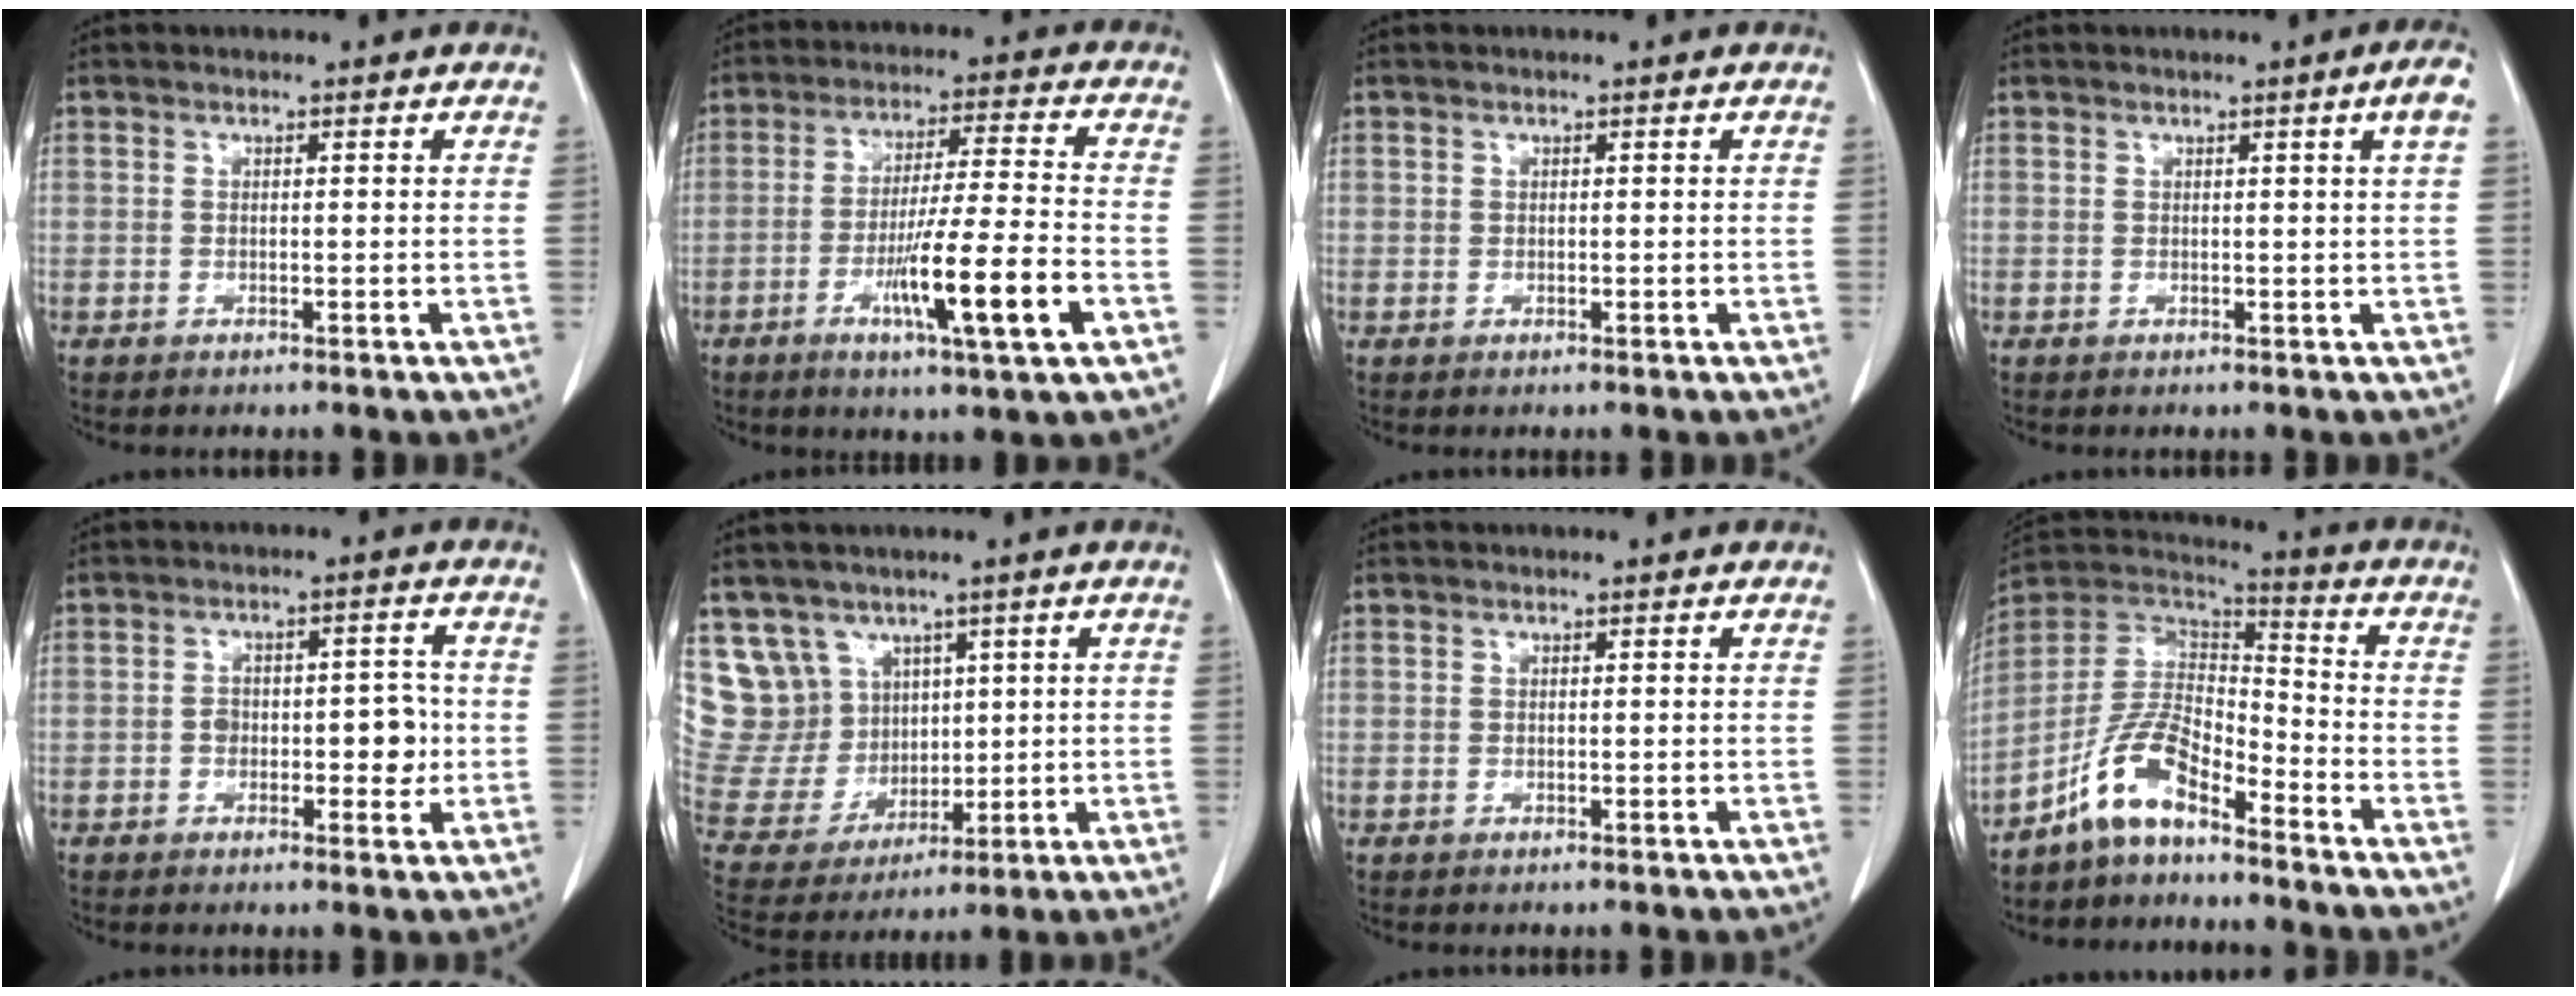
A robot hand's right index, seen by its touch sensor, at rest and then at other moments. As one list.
[{"total": 12.6, "force": [-4.6, -0.2, 11.7], "torque": [-0.201, -0.013, -0.076]}, {"total": 0.0}, {"total": 2.2, "force": [0.7, -0.7, 2.0], "torque": [-0.029, -0.002, 0.013]}, {"total": 5.5, "force": [-0.9, 3.1, 4.5], "torque": [-0.058, 0.020, -0.007]}, {"total": 10.8, "force": [6.1, 8.8, 1.2], "torque": [-0.046, 0.048, 0.145]}, {"total": 0.0}, {"total": 9.6, "force": [-6.8, 3.5, 5.9], "torque": [-0.134, 0.025, -0.132]}]